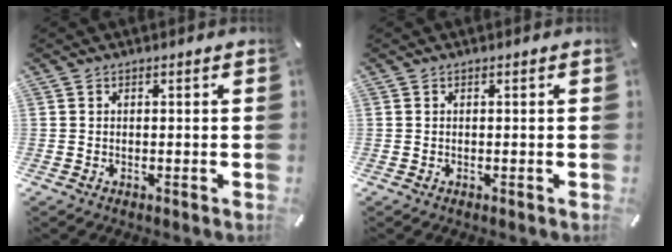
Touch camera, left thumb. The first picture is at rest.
{"total": 0.0}